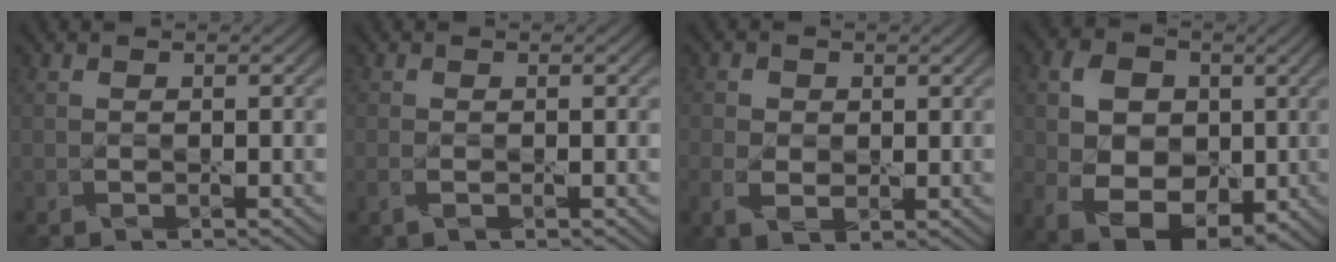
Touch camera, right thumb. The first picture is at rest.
{"total": 0.8, "force": [-0.4, 0.2, 0.7], "torque": [-0.018, -0.003, -0.007]}
{"total": 3.5, "force": [-0.1, 2.9, 2.1], "torque": [-0.056, -0.004, -0.005]}
{"total": 9.8, "force": [0.2, 7.4, 6.5], "torque": [-0.139, -0.010, -0.001]}